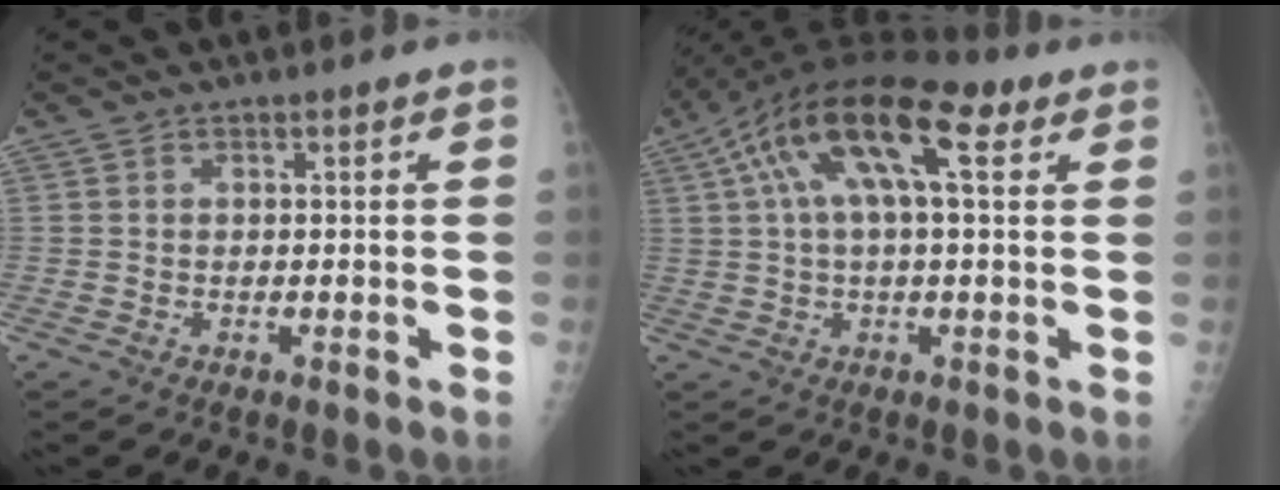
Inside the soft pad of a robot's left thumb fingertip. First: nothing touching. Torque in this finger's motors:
{"motor_torque": [0.28, 0.99, 2.05, -0.73, 0.55]}